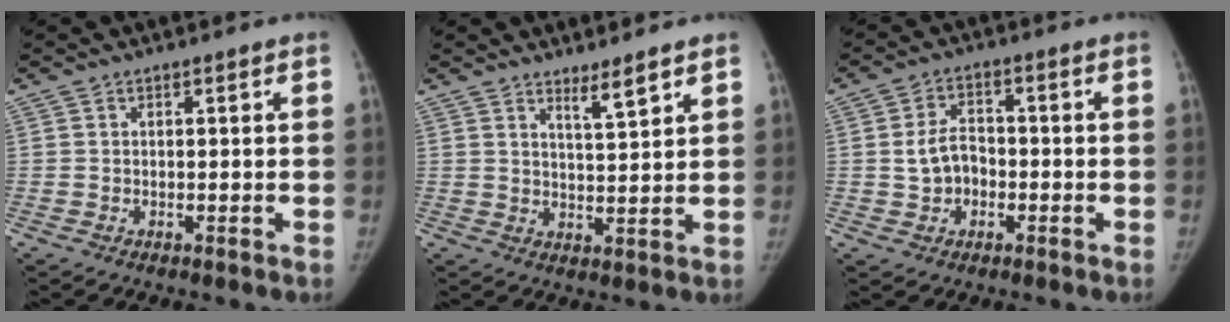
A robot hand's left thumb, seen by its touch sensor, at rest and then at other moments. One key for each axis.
{"total": 4.0, "fx": 3.2, "fy": 0.3, "fz": 2.5, "tx": -0.039, "ty": -0.034, "tz": 0.055}
{"total": 5.9, "fx": -0.9, "fy": 4.6, "fz": 3.6, "tx": -0.049, "ty": 0.021, "tz": -0.019}